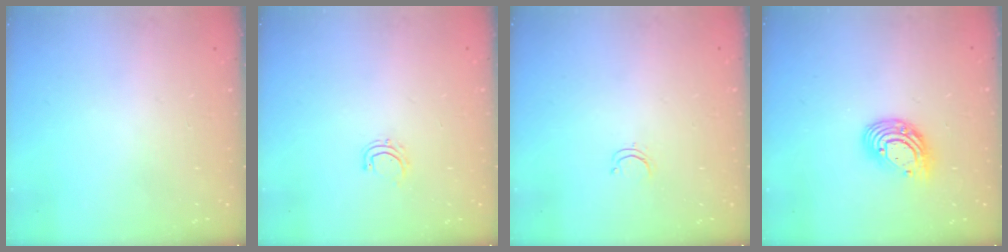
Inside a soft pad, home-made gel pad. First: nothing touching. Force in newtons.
{"total": 4.8, "press": 4.7, "slide": 0.7}
{"total": 2.4, "press": 2.4, "slide": 0.2}
{"total": 10.1, "press": 10.1, "slide": 0.9}